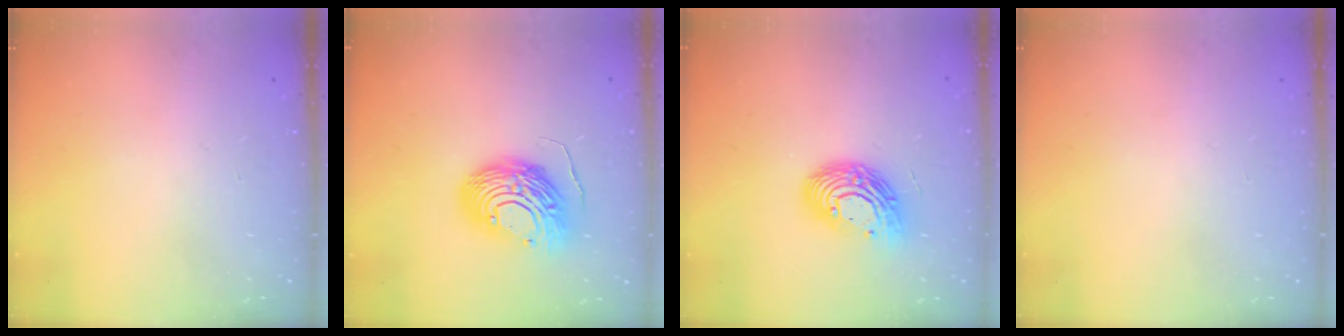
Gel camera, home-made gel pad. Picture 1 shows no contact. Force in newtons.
{"total": 13.1, "press": 13.1, "slide": 1.3}
{"total": 12.9, "press": 12.9, "slide": 1.2}
{"total": 0.0}